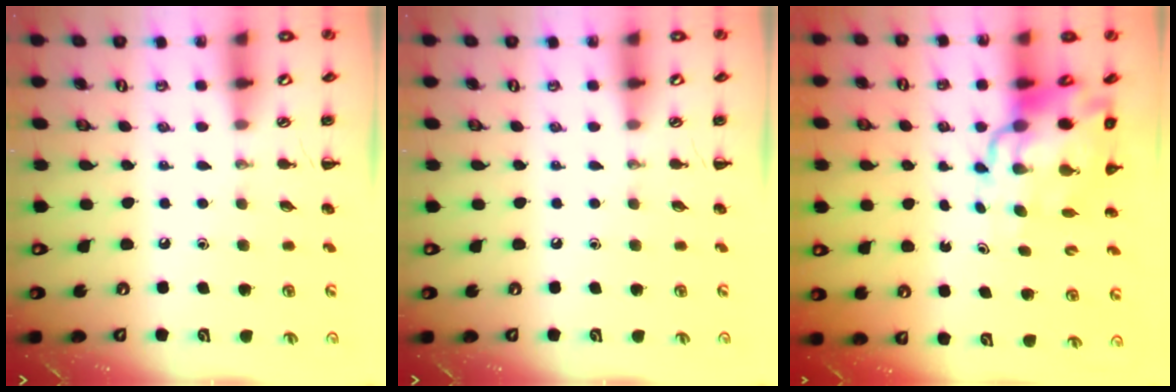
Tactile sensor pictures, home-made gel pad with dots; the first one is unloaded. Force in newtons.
{"total": 0.0}
{"total": 13.3, "press": 12.9, "slide": 3.4}